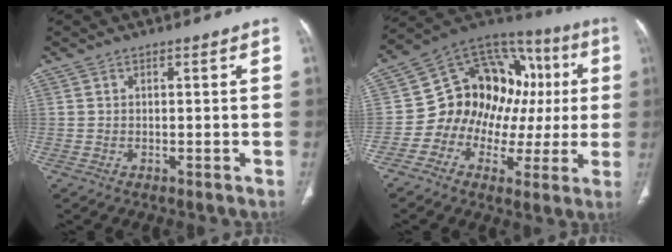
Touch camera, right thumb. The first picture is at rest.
{"total": 19.5, "force": [0.3, 15.6, 11.6], "torque": [-0.095, 0.062, 0.006]}